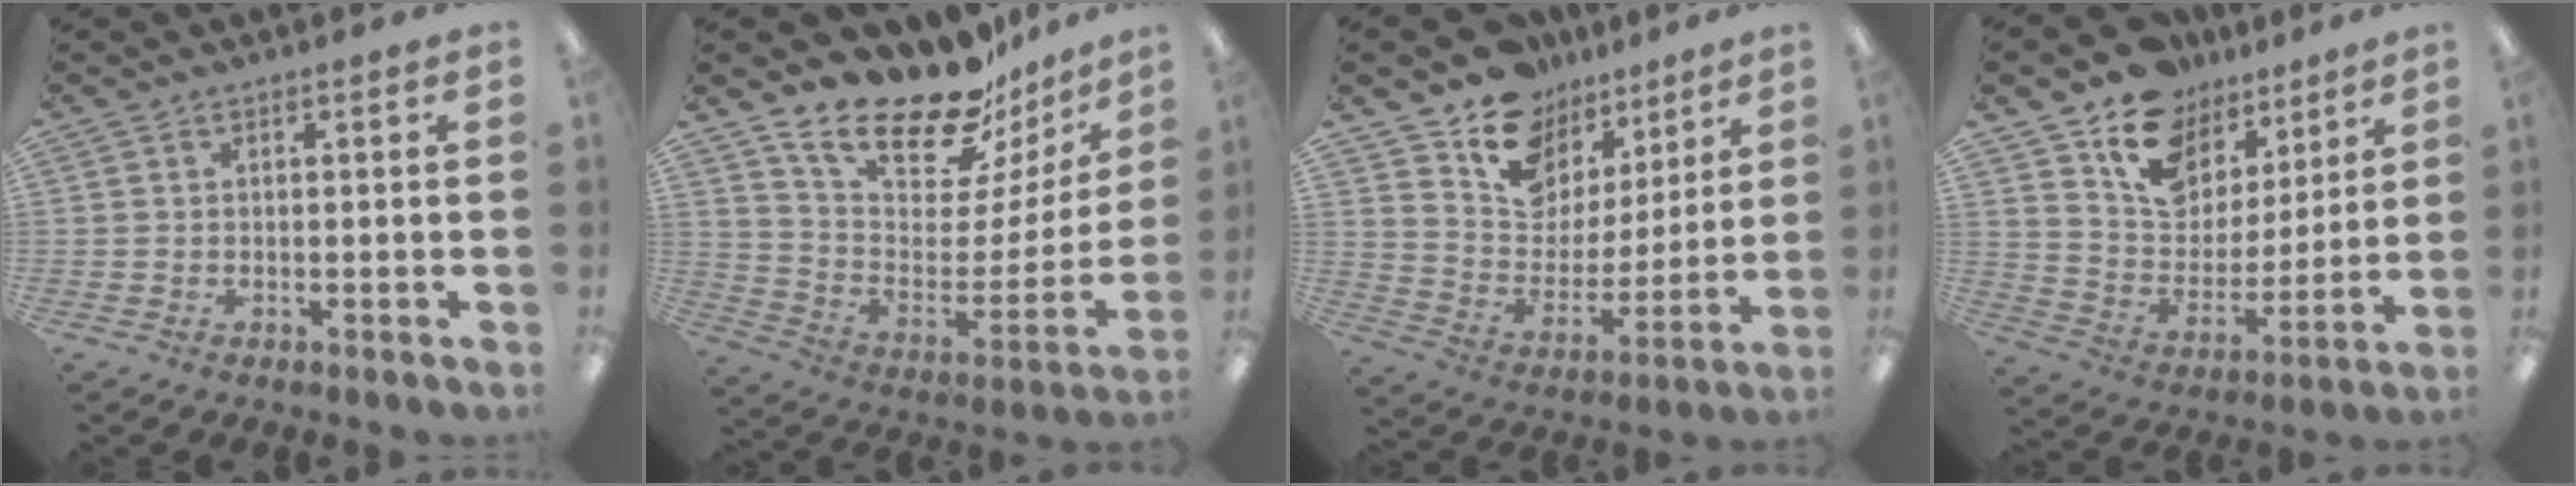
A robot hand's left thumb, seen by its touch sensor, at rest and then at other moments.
{"total": 21.9, "force": [18.4, 7.7, 9.1], "torque": [-0.144, -0.141, 0.317]}
{"total": 13.4, "force": [9.2, 9.1, 3.3], "torque": [-0.069, -0.073, 0.173]}
{"total": 14.5, "force": [9.6, 9.8, 4.8], "torque": [-0.095, -0.061, 0.182]}